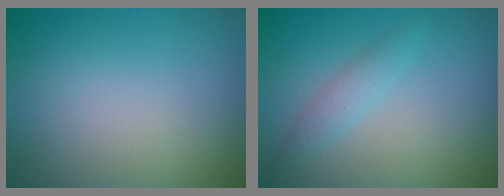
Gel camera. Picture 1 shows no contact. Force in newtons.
{"total": 1.5, "press": 1.5, "slide": 0.0}